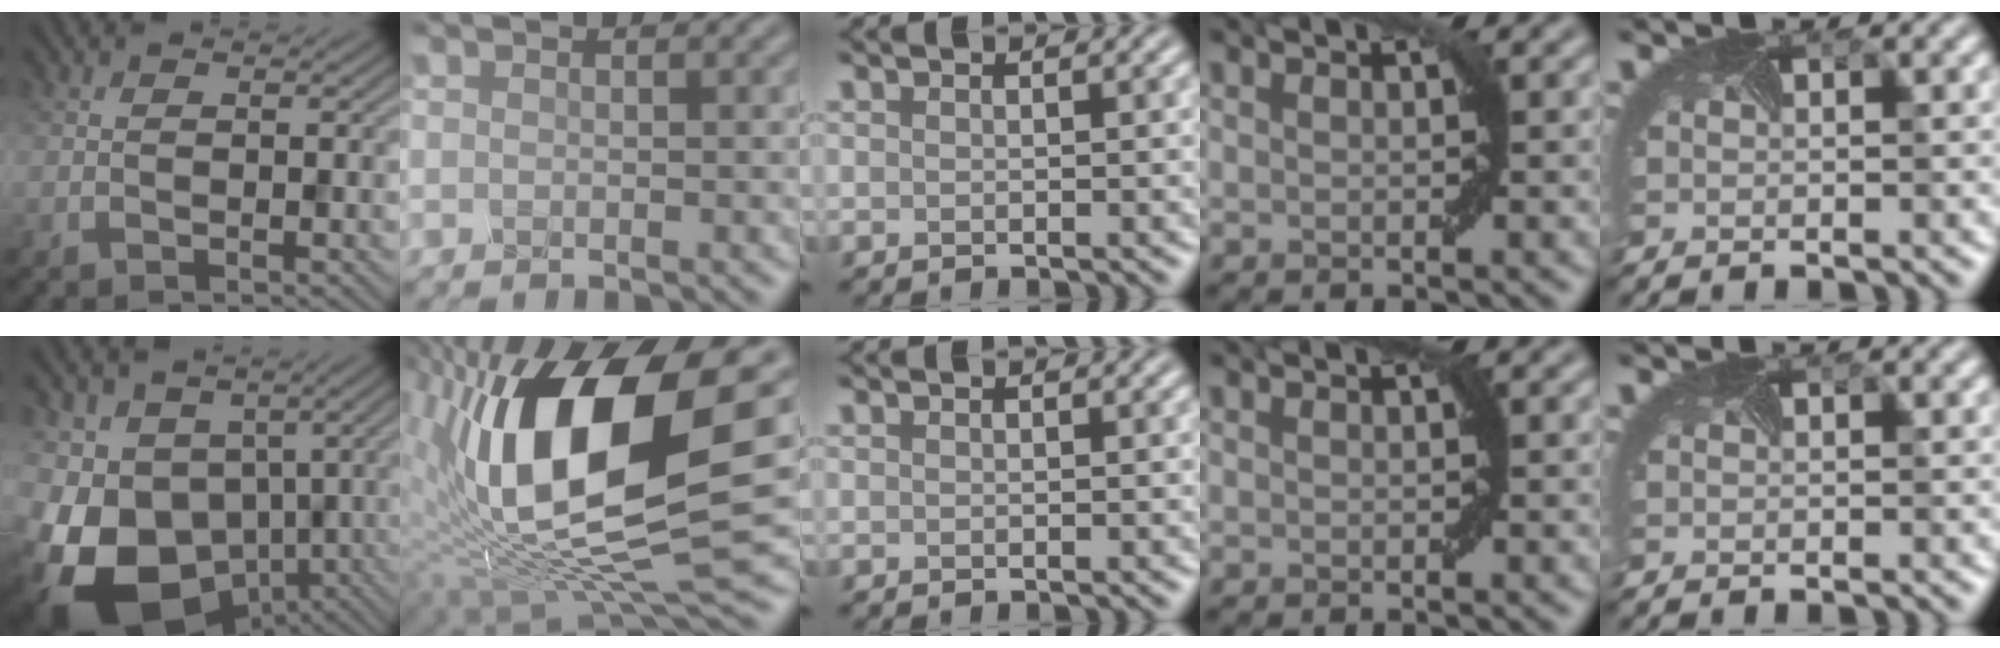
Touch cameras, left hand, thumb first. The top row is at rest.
{"thumb": {"total": 17.9, "force": [-6.5, 12.6, 11.0], "torque": [-0.254, -0.034, -0.081]}, "index": {"total": 14.8, "force": [2.4, 6.6, 13.1], "torque": [-0.266, 0.000, 0.045]}}